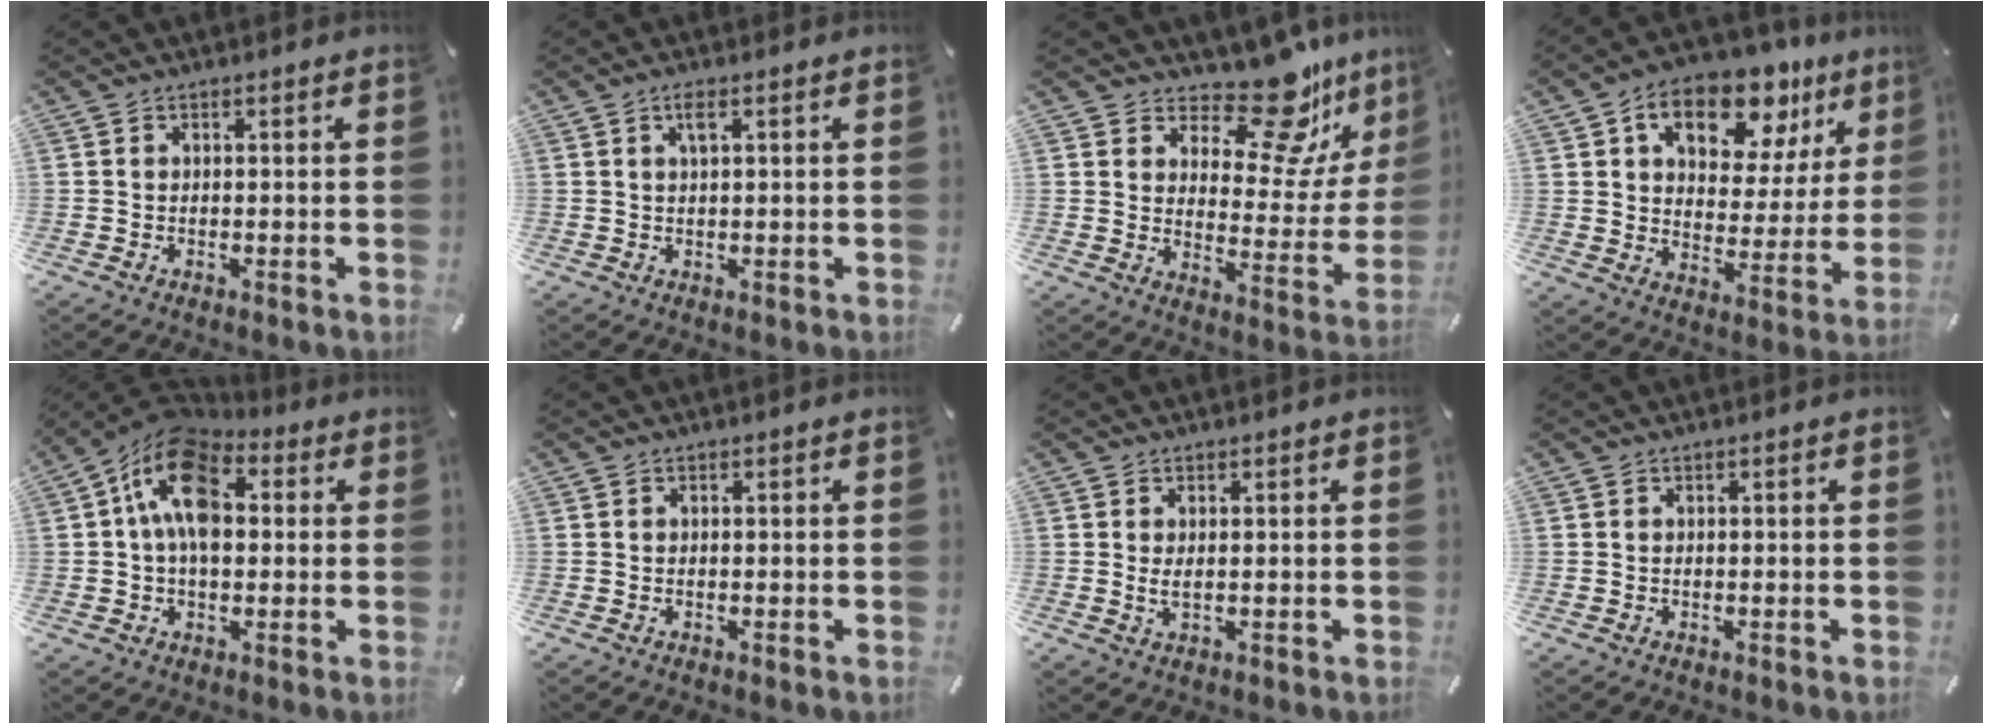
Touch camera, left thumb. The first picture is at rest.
{"total": 2.4, "force": [1.0, 0.5, 2.2], "torque": [-0.046, 0.005, 0.015]}
{"total": 15.2, "force": [12.8, 5.2, 6.4], "torque": [-0.093, -0.123, 0.214]}
{"total": 15.3, "force": [9.2, 9.1, 8.2], "torque": [-0.112, -0.057, 0.156]}
{"total": 14.6, "force": [2.7, 9.4, 10.8], "torque": [-0.189, 0.000, 0.046]}
{"total": 0.0}
{"total": 2.1, "force": [0.4, 0.7, 1.9], "torque": [-0.030, -0.003, 0.005]}
{"total": 0.0}